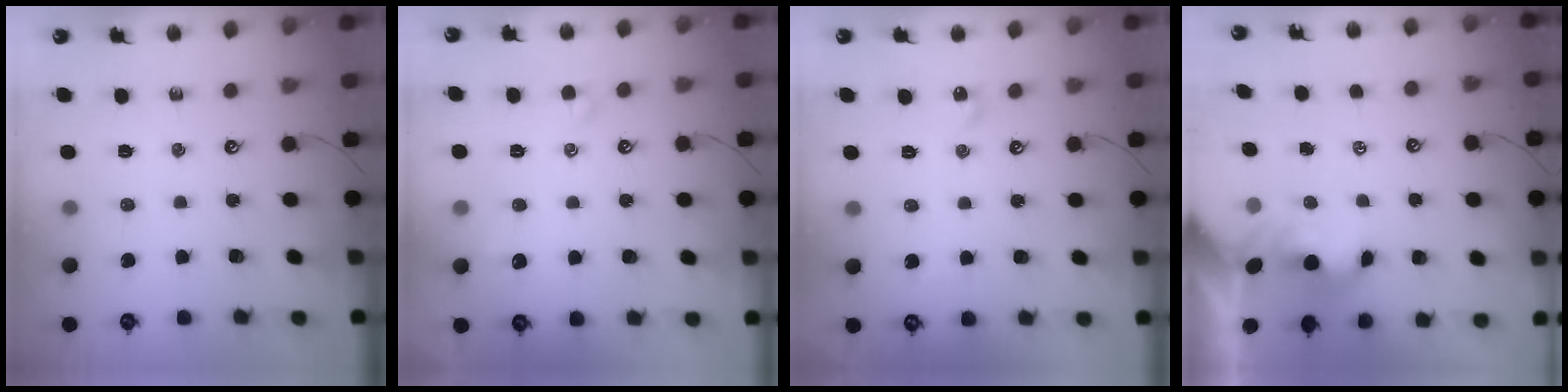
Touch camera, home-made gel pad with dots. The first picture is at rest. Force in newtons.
{"total": 1.4, "press": 1.3, "slide": 0.5}
{"total": 2.9, "press": 2.8, "slide": 0.5}
{"total": 1.6, "press": 1.4, "slide": 0.7}